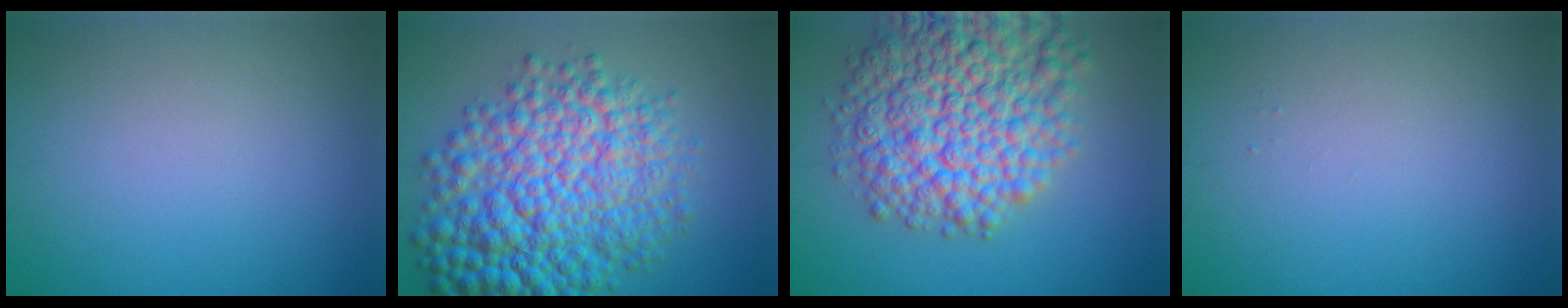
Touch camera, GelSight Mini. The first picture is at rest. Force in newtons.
{"total": 12.8, "press": 12.8, "slide": 0.2}
{"total": 11.9, "press": 11.9, "slide": 0.5}
{"total": 0.0}